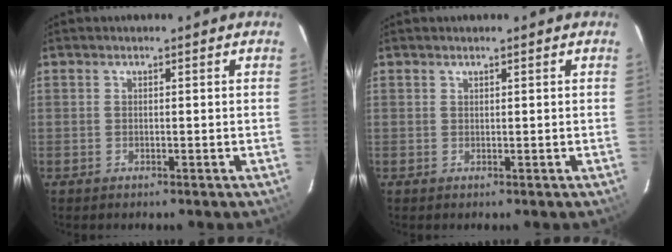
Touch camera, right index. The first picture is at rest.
{"total": 0.0}